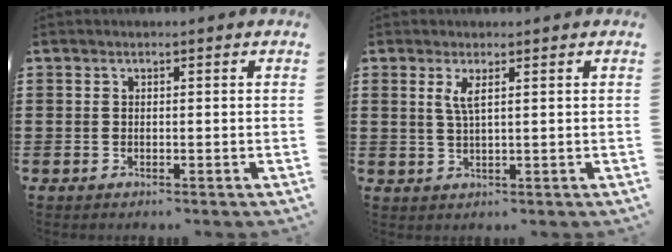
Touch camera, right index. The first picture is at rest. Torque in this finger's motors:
{"motor_torque": [0.33, -0.23, 0.20, 0.08]}